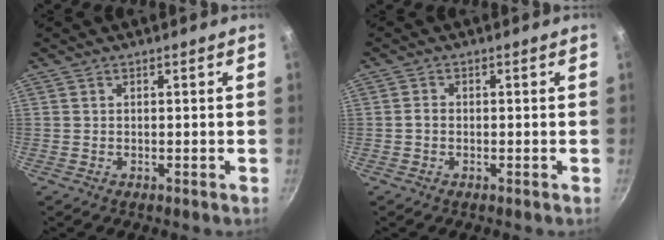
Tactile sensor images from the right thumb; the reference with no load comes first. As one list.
[{"total": 1.2, "force": [-0.3, 0.9, 0.7], "torque": [-0.010, 0.008, -0.007]}]